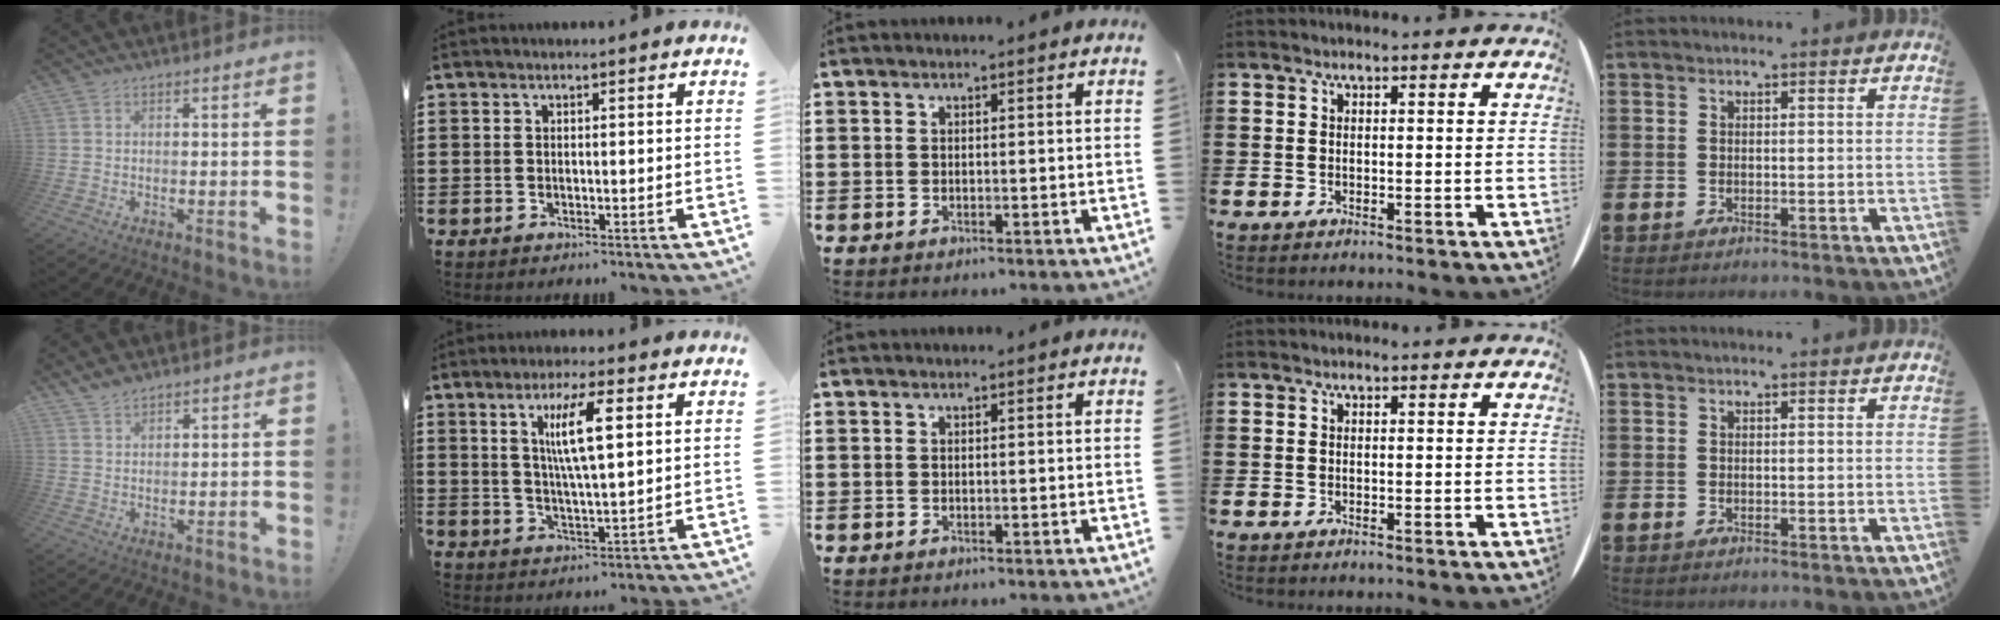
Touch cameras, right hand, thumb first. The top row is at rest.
{"thumb": {"total": 3.3, "force": [2.9, 1.2, 1.1], "torque": [-0.017, -0.017, 0.055]}, "index": {"total": 8.2, "force": [2.7, 1.5, 7.6], "torque": [-0.154, 0.008, 0.040]}}